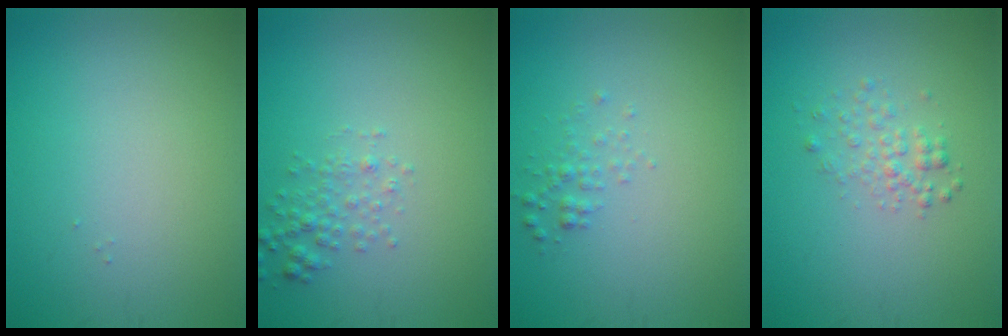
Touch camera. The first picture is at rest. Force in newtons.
{"total": 1.6, "press": 1.6, "slide": 0.1}
{"total": 1.1, "press": 1.1, "slide": 0.0}
{"total": 1.7, "press": 1.7, "slide": 0.1}